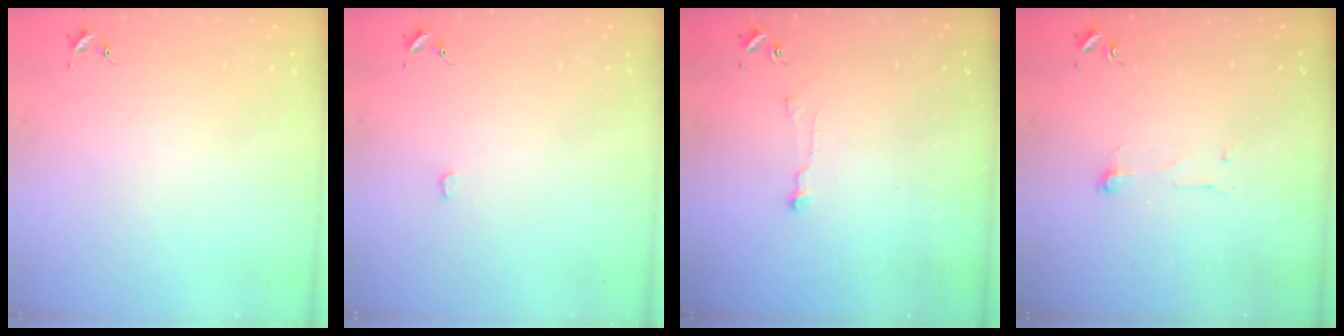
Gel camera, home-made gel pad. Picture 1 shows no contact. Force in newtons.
{"total": 0.8, "press": 0.8, "slide": 0.1}
{"total": 4.7, "press": 4.7, "slide": 0.3}
{"total": 4.1, "press": 4.1, "slide": 0.3}